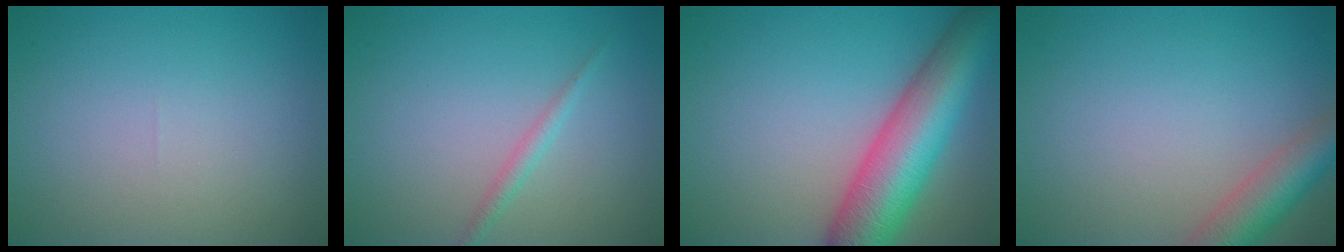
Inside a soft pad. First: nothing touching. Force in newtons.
{"total": 1.3, "press": 1.3, "slide": 0.1}
{"total": 10.1, "press": 10.1, "slide": 0.5}
{"total": 4.8, "press": 4.8, "slide": 0.3}